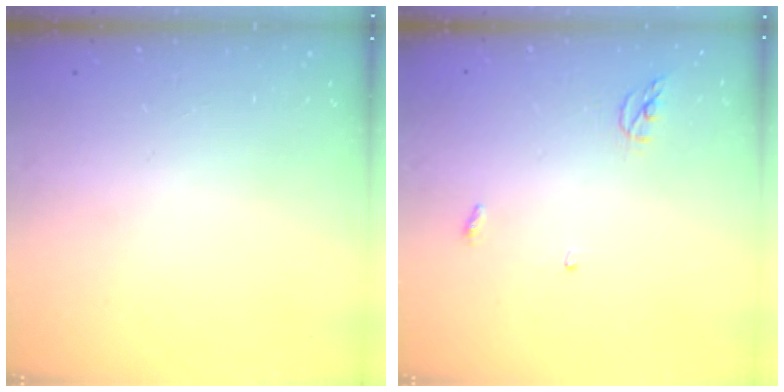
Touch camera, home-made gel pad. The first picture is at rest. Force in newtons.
{"total": 3.5, "press": 3.5, "slide": 0.3}